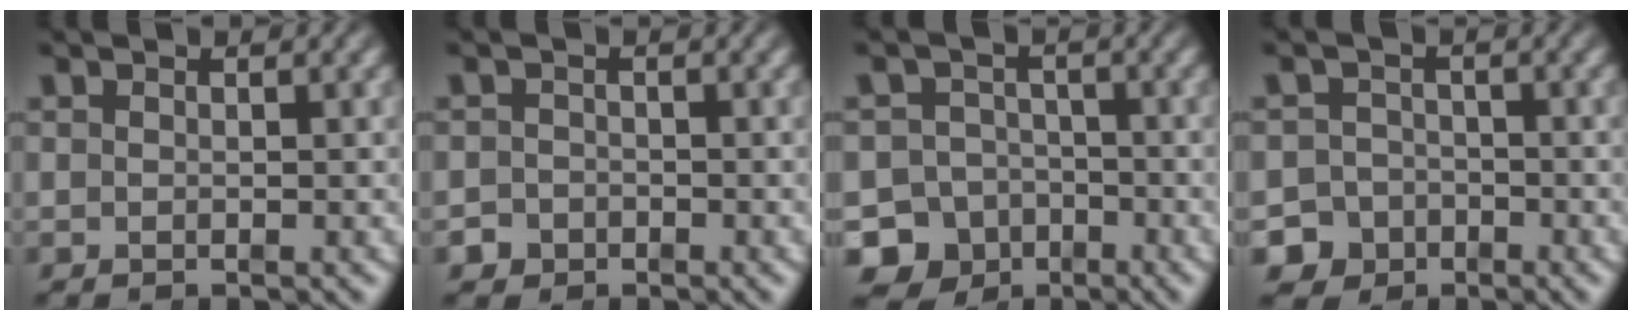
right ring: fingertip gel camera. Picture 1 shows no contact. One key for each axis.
{"total": 2.7, "fx": -1.7, "fy": 2.1, "fz": 0.0, "tx": -0.004, "ty": -0.020, "tz": -0.024}
{"total": 13.3, "fx": -6.2, "fy": 11.5, "fz": 2.7, "tx": -0.066, "ty": -0.064, "tz": -0.102}
{"total": 7.8, "fx": -4.1, "fy": 6.5, "fz": 1.5, "tx": -0.031, "ty": -0.033, "tz": -0.069}